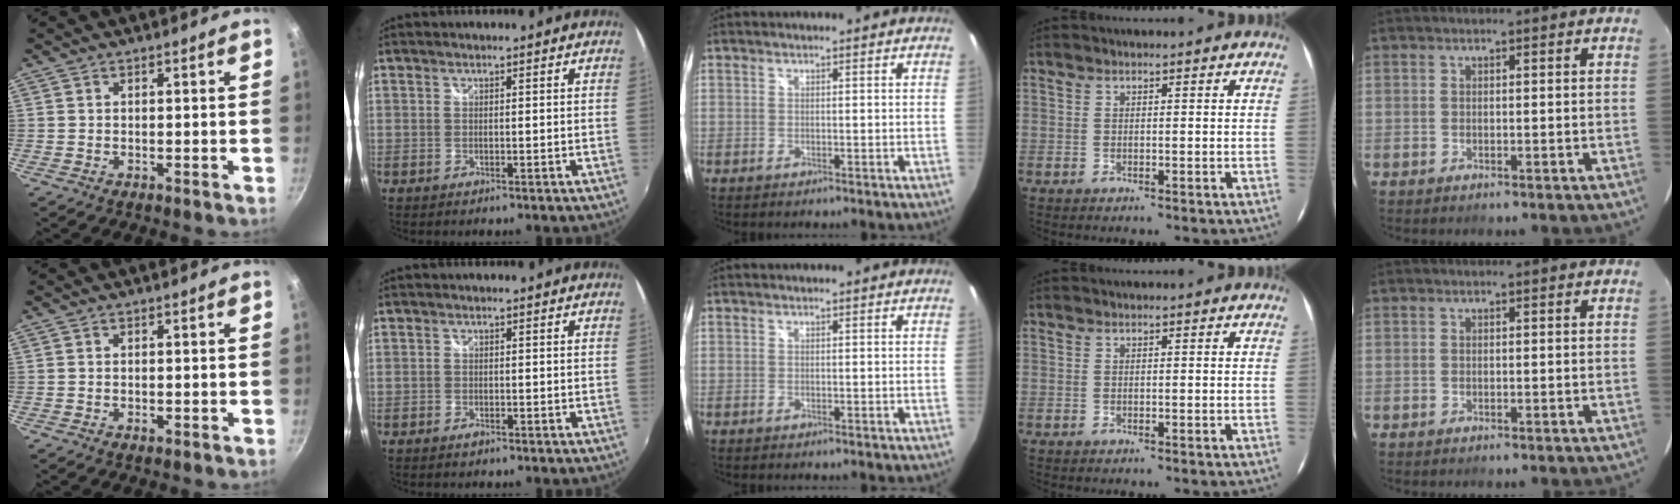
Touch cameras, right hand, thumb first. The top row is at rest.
{"thumb": {"total": 1.0, "force": [-0.3, 0.5, 0.8], "torque": [-0.013, 0.001, -0.004]}, "index": {"total": 1.1, "force": [-0.8, 0.6, 0.4], "torque": [-0.008, -0.002, -0.017]}}